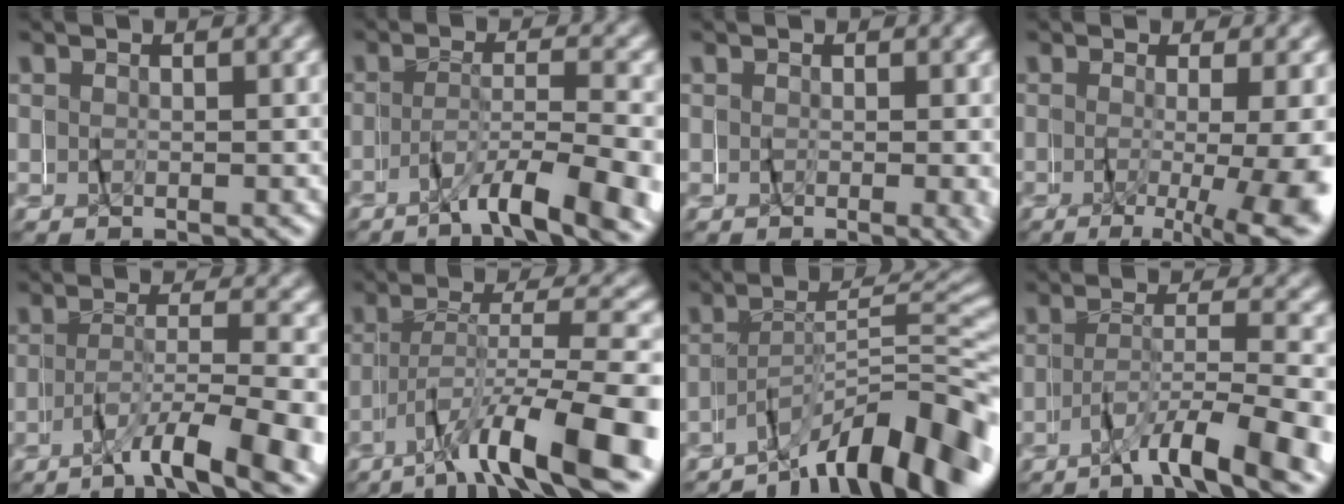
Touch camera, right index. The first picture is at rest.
{"total": 7.9, "force": [-5.8, 0.7, 5.2], "torque": [-0.079, -0.015, -0.091]}
{"total": 1.2, "force": [-0.4, -0.3, 1.2], "torque": [-0.014, -0.006, -0.003]}
{"total": 5.0, "force": [-2.3, -0.3, 4.4], "torque": [-0.056, -0.015, -0.033]}
{"total": 8.1, "force": [-6.0, 0.4, 5.4], "torque": [-0.084, -0.015, -0.090]}
{"total": 9.2, "force": [-6.4, 0.3, 6.6], "torque": [-0.107, -0.008, -0.095]}
{"total": 10.0, "force": [-8.0, 1.1, 5.9], "torque": [-0.088, -0.006, -0.121]}
{"total": 7.4, "force": [-5.5, 0.0, 4.9], "torque": [-0.074, -0.008, -0.086]}